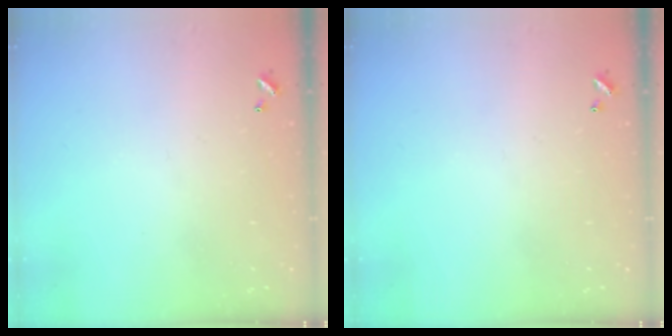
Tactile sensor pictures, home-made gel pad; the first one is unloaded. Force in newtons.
{"total": 0.0}